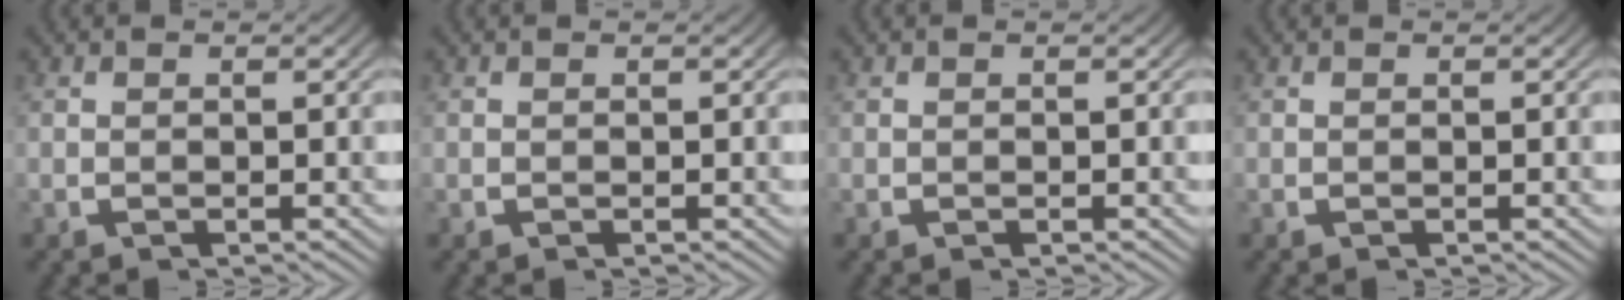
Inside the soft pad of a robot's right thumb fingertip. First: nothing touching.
{"total": 0.0}
{"total": 0.0}
{"total": 0.0}